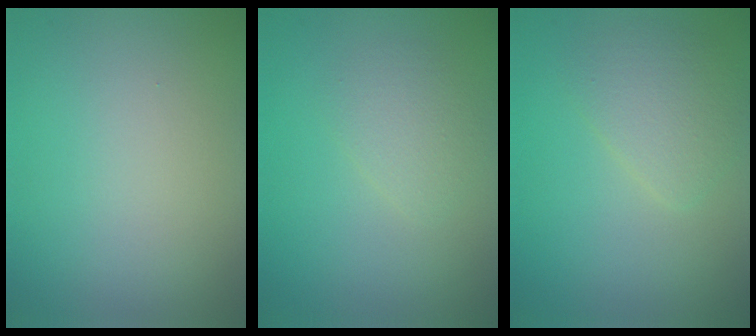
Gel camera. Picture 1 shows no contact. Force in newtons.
{"total": 1.8, "press": 1.8, "slide": 0.1}
{"total": 2.6, "press": 2.6, "slide": 0.0}